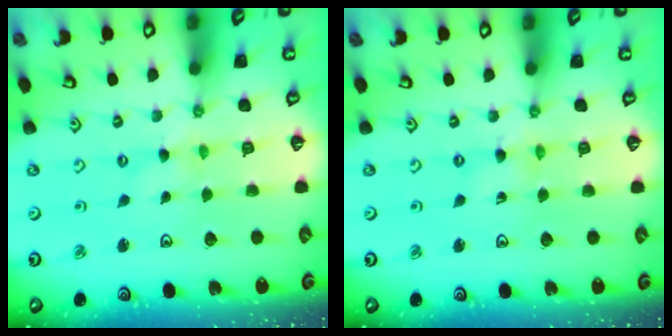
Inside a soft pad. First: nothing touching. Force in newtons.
{"total": 0.5, "press": 0.5, "slide": 0.2}